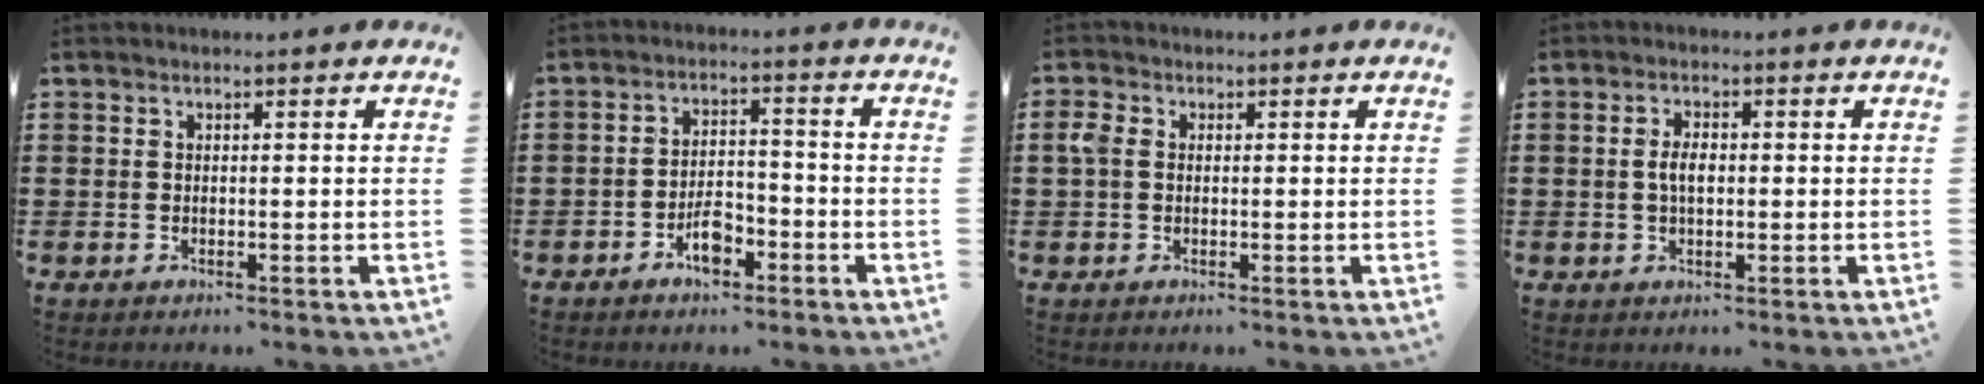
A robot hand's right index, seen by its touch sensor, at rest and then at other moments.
{"total": 4.9, "force": [-3.0, 2.1, 3.2], "torque": [-0.059, 0.005, -0.054]}
{"total": 2.5, "force": [0.2, 1.8, 1.8], "torque": [-0.054, 0.003, -0.002]}
{"total": 3.1, "force": [0.0, 1.4, 2.7], "torque": [-0.061, 0.001, -0.003]}